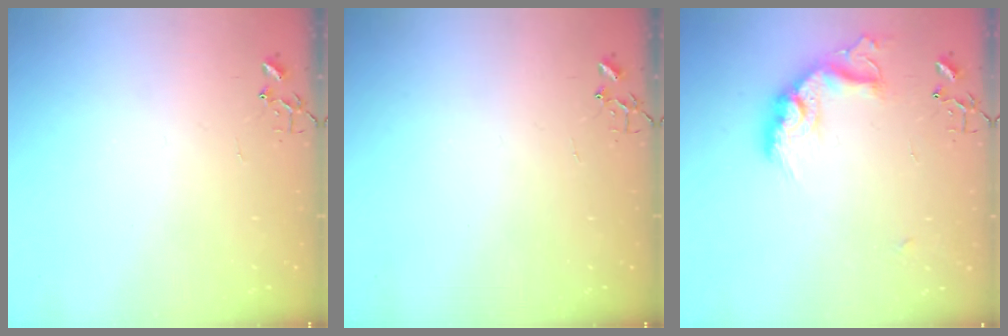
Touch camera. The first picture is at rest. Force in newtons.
{"total": 0.0}
{"total": 16.9, "press": 16.9, "slide": 1.2}